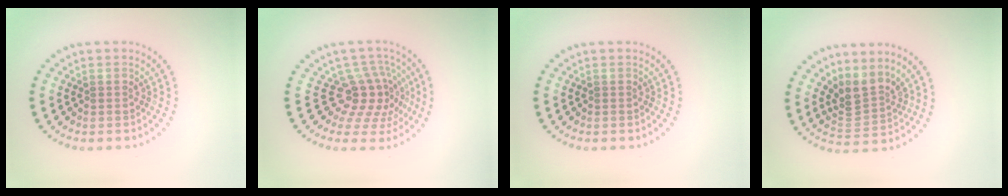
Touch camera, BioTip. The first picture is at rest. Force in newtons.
{"total": 4.2, "press": 3.0, "slide": 2.9}
{"total": 0.0}
{"total": 3.2, "press": 2.2, "slide": 2.4}